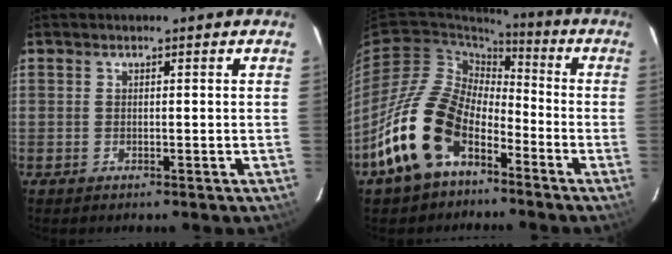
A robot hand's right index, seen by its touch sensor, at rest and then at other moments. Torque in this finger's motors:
{"motor_torque": [1.16, -0.86, 1.06, 0.21]}